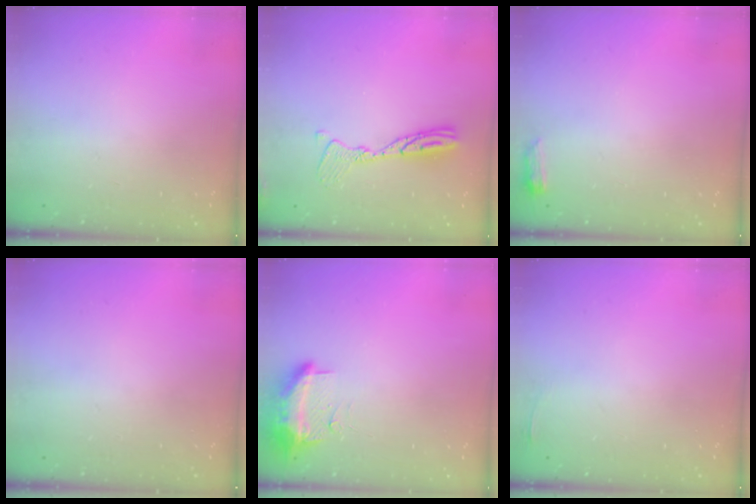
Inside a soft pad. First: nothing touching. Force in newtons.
{"total": 10.8, "press": 10.8, "slide": 1.0}
{"total": 3.3, "press": 3.2, "slide": 0.5}
{"total": 0.0}
{"total": 19.1, "press": 13.0, "slide": 14.0}
{"total": 3.3, "press": 2.7, "slide": 1.8}